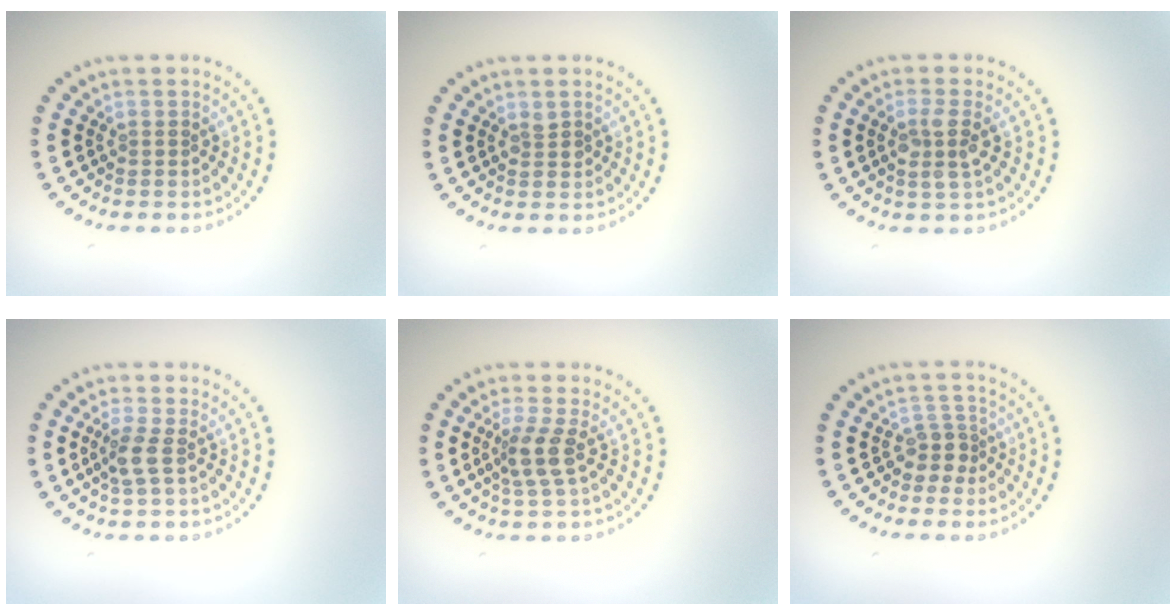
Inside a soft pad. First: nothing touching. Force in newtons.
{"total": 0.8, "press": 0.8, "slide": 0.2}
{"total": 2.5, "press": 2.2, "slide": 1.1}
{"total": 2.0, "press": 1.8, "slide": 1.0}
{"total": 2.7, "press": 2.1, "slide": 1.7}
{"total": 2.0, "press": 1.6, "slide": 1.3}